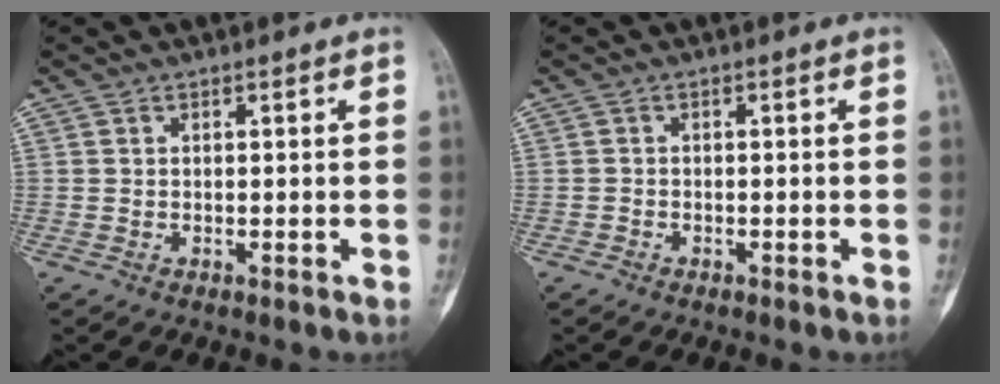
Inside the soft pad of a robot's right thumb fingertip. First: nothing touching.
{"total": 0.7, "force": [-0.5, 0.5, -0.2], "torque": [0.001, 0.003, -0.014]}